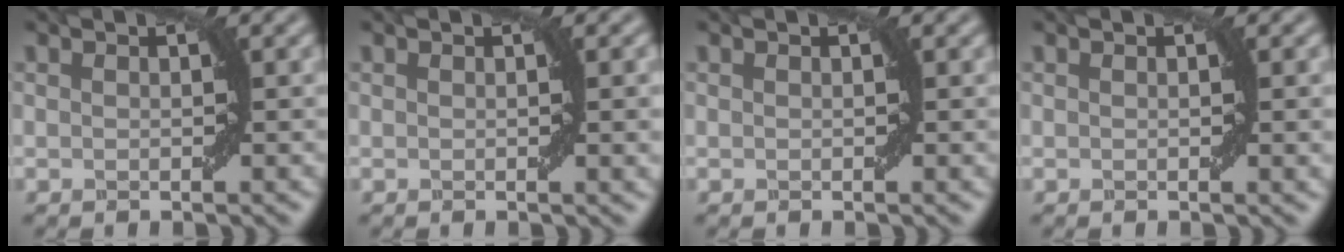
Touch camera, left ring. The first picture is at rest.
{"total": 1.7, "force": [0.2, 0.1, 1.7], "torque": [-0.019, -0.001, 0.003]}
{"total": 0.0}
{"total": 1.2, "force": [0.2, 0.0, 1.2], "torque": [-0.014, -0.001, 0.003]}